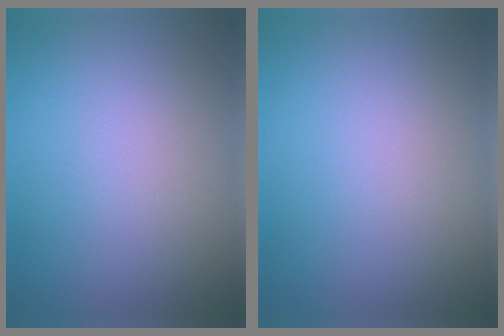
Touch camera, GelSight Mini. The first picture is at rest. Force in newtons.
{"total": 0.0}